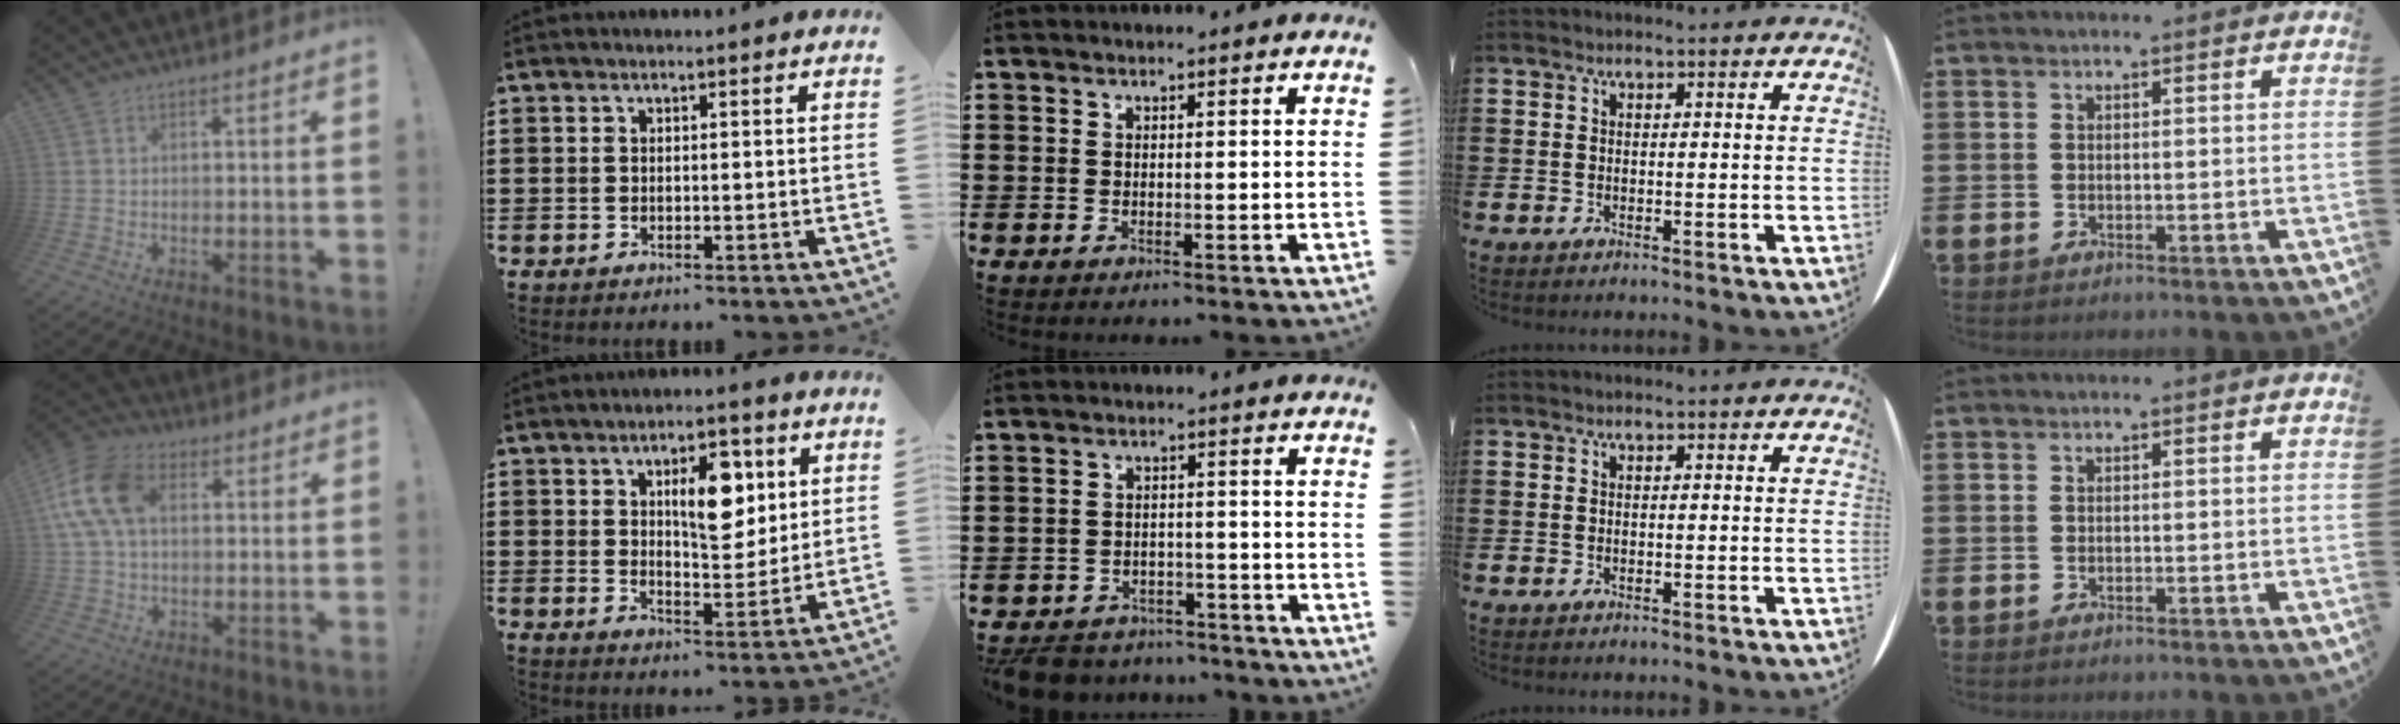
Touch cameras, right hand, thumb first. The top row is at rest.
{"thumb": {"total": 14.7, "force": [3.4, 9.5, 10.6], "torque": [-0.214, 0.008, 0.066]}, "index": {"total": 8.3, "force": [3.1, 4.1, 6.5], "torque": [-0.093, -0.004, 0.043]}, "middle": {"total": 4.9, "force": [-4.7, 1.2, 0.4], "torque": [-0.012, 0.010, -0.097]}}